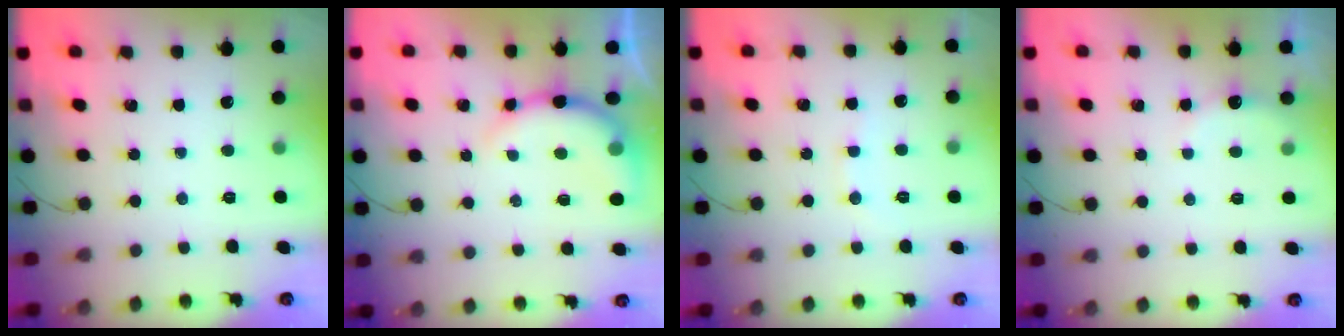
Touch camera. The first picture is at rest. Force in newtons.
{"total": 9.6, "press": 9.6, "slide": 1.3}
{"total": 5.0, "press": 4.8, "slide": 1.2}
{"total": 3.0, "press": 2.9, "slide": 0.9}